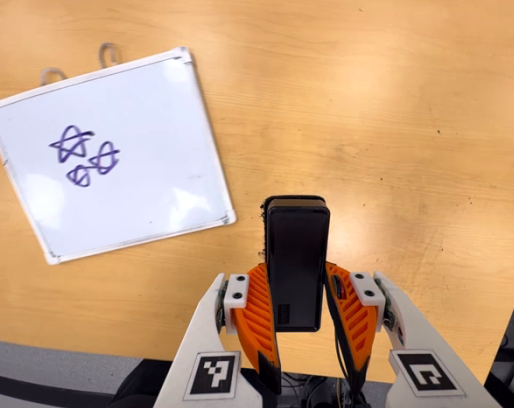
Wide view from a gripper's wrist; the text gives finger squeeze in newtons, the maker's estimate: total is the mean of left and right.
{"total": 4.7, "left": 3.2, "right": 6.2}